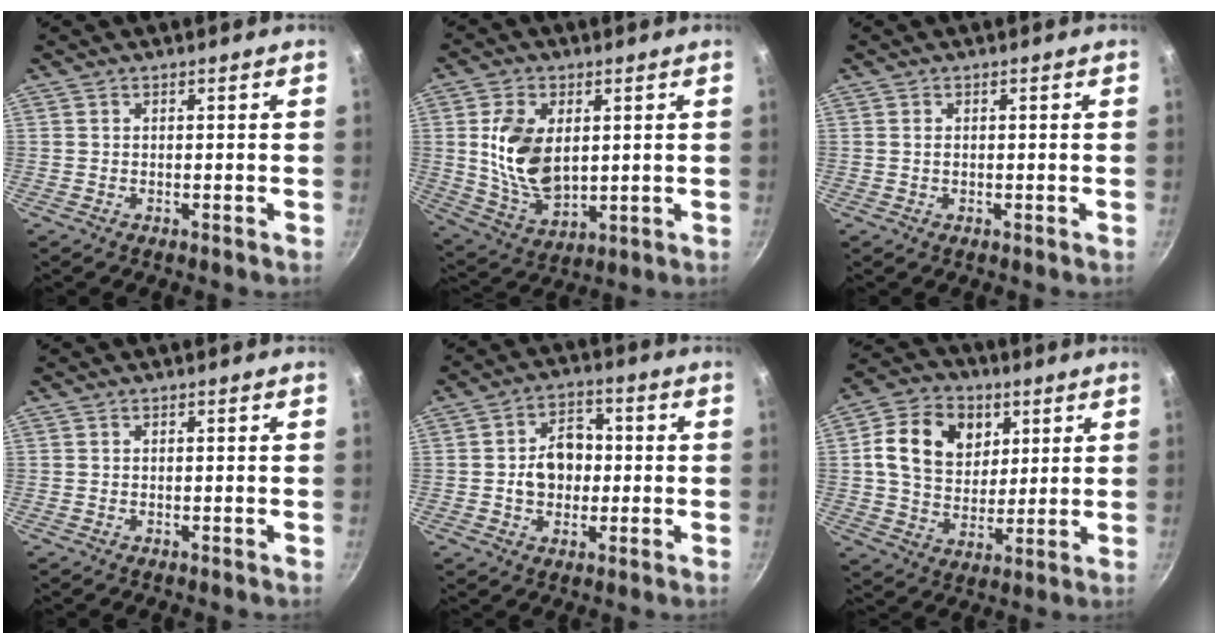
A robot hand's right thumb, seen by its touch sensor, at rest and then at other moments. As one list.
[{"total": 13.7, "force": [2.0, 8.8, 10.2], "torque": [-0.169, -0.022, 0.049]}, {"total": 0.9, "force": [0.1, 0.7, 0.6], "torque": [-0.009, 0.003, 0.002]}, {"total": 0.0}, {"total": 8.6, "force": [-0.3, 6.8, 5.4], "torque": [-0.049, 0.015, -0.010]}, {"total": 14.6, "force": [4.5, 11.2, 8.2], "torque": [-0.118, -0.006, 0.070]}]